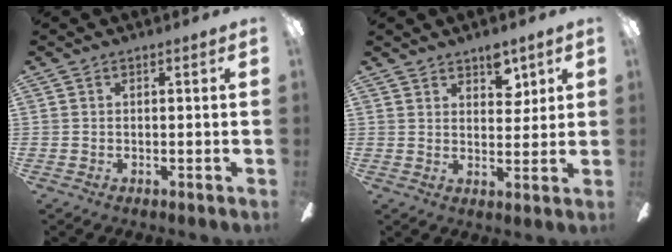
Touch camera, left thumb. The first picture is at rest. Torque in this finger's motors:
{"motor_torque": [0.45, 0.30, 0.14, -0.27, 0.00]}